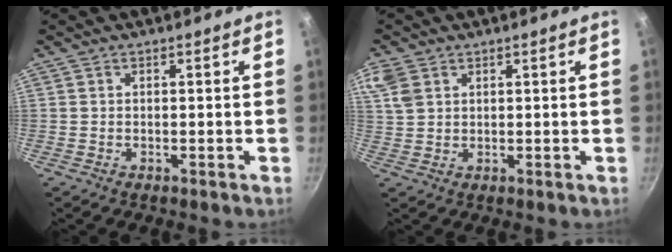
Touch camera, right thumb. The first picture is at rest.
{"total": 5.9, "force": [2.9, 4.1, 3.2], "torque": [-0.062, 0.002, 0.059]}